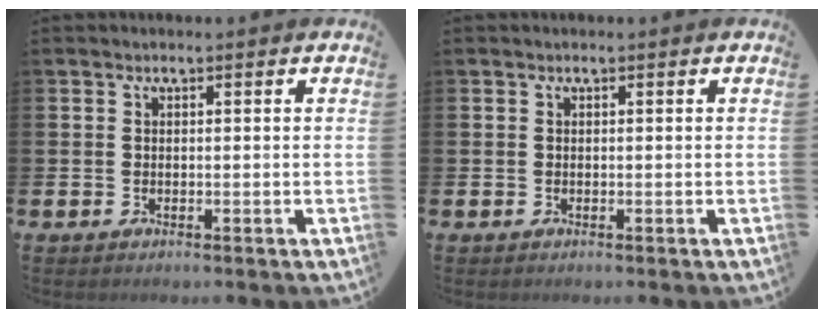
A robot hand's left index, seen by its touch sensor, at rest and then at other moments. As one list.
[{"total": 0.0}]